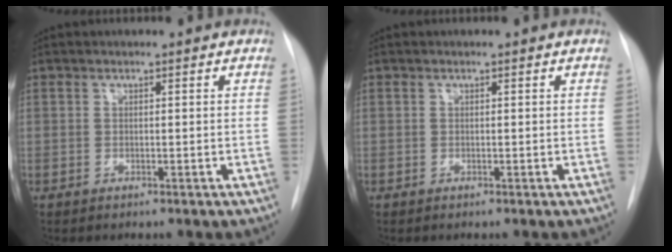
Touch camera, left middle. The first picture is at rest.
{"total": 0.0}